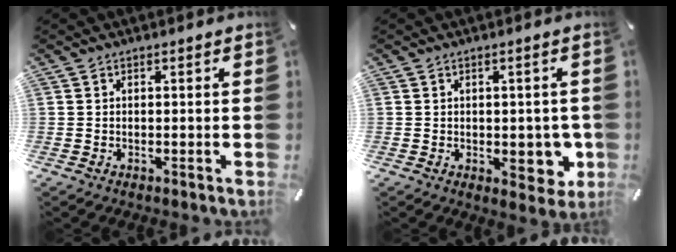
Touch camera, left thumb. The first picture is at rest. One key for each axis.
{"total": 7.5, "fx": -1.1, "fy": 4.1, "fz": 6.3, "tx": -0.065, "ty": -0.004, "tz": -0.013}